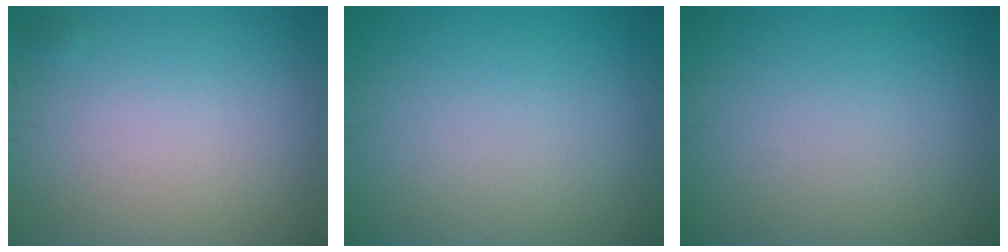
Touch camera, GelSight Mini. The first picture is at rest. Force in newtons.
{"total": 0.0}
{"total": 0.0}